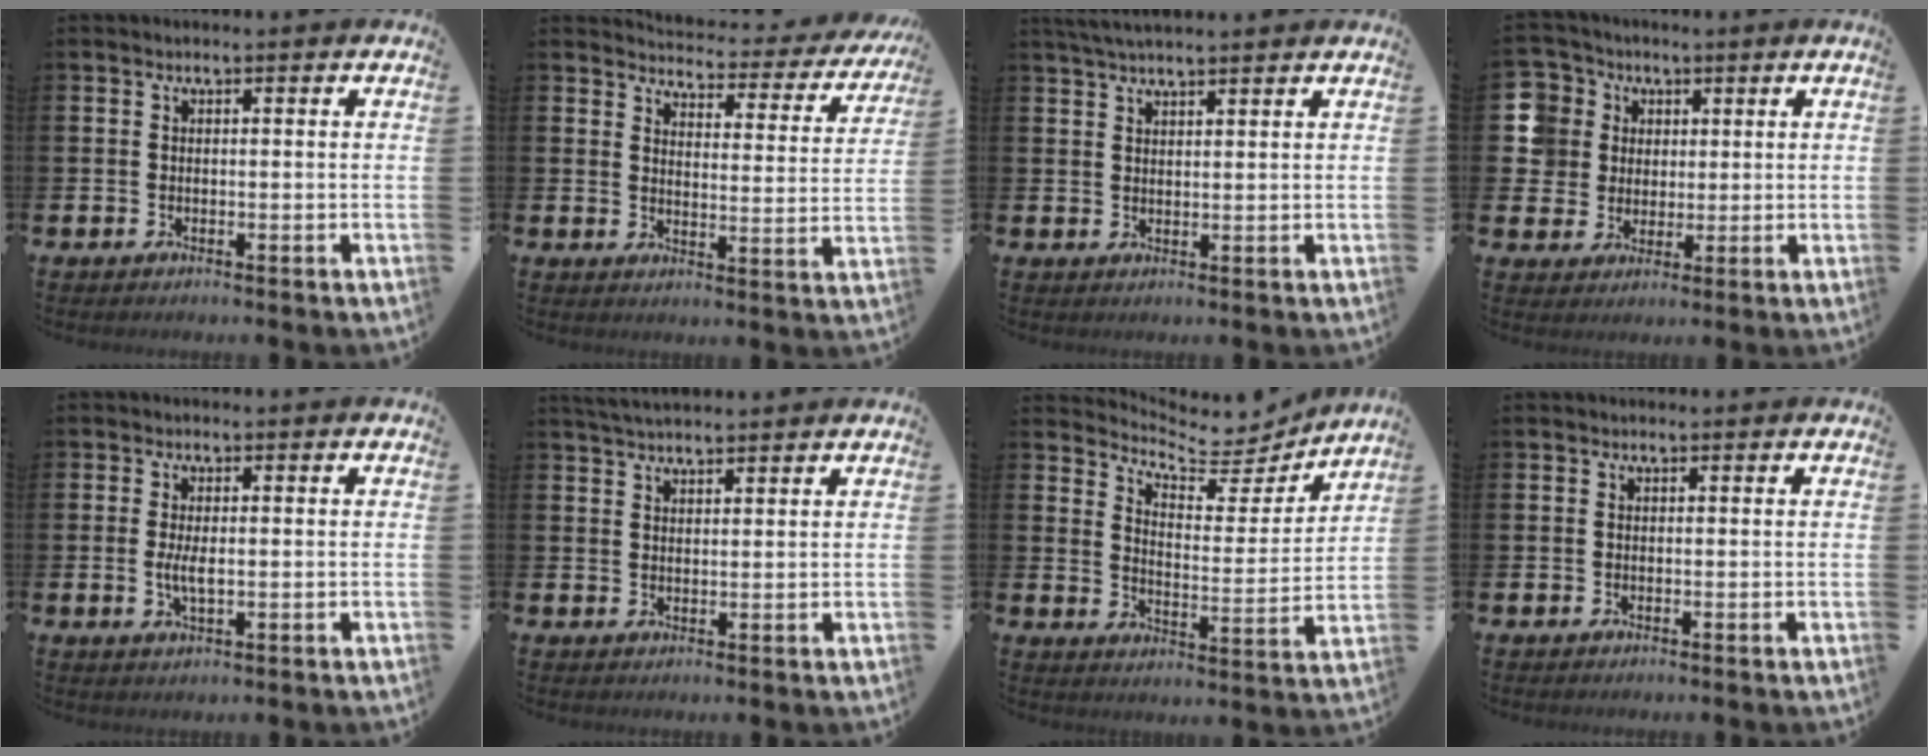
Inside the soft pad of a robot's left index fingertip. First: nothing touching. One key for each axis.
{"total": 3.6, "fx": 3.4, "fy": 1.0, "fz": 0.7, "tx": -0.024, "ty": -0.034, "tz": 0.050}
{"total": 3.6, "fx": 3.3, "fy": 0.4, "fz": 1.3, "tx": -0.031, "ty": -0.007, "tz": 0.062}
{"total": 7.0, "fx": 2.7, "fy": 6.5, "fz": 0.5, "tx": -0.034, "ty": -0.001, "tz": 0.051}
{"total": 2.7, "fx": 0.1, "fy": 1.0, "fz": 2.5, "tx": -0.040, "ty": -0.002, "tz": -0.001}
{"total": 3.5, "fx": 3.4, "fy": 0.5, "fz": 0.8, "tx": -0.022, "ty": -0.012, "tz": 0.064}
{"total": 6.2, "fx": 6.0, "fy": 1.6, "fz": 0.9, "tx": -0.031, "ty": -0.058, "tz": 0.095}
{"total": 0.0}